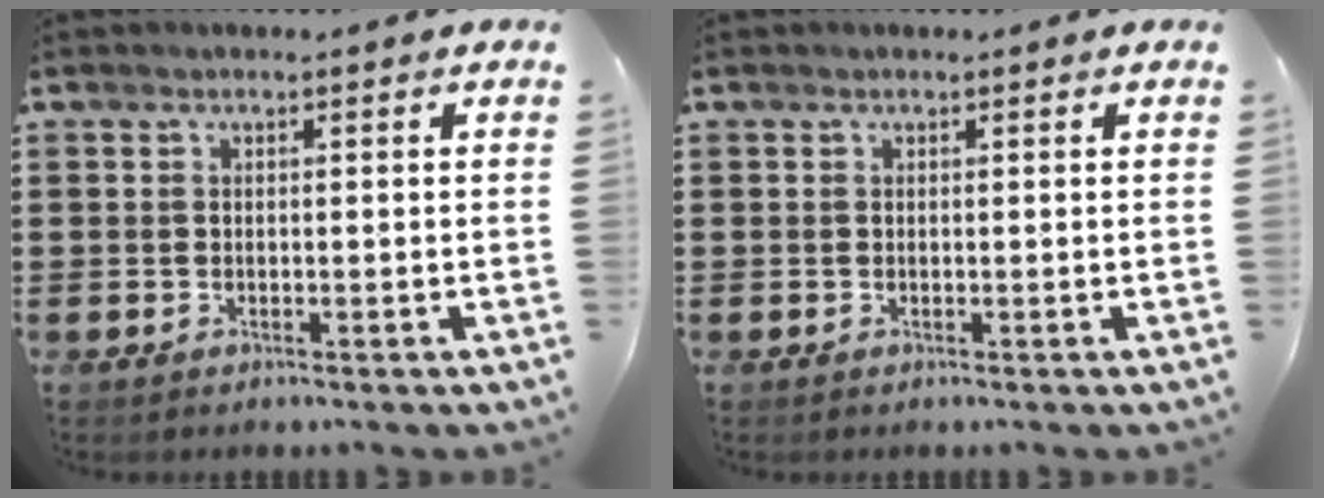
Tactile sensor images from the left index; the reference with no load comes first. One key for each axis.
{"total": 0.0}